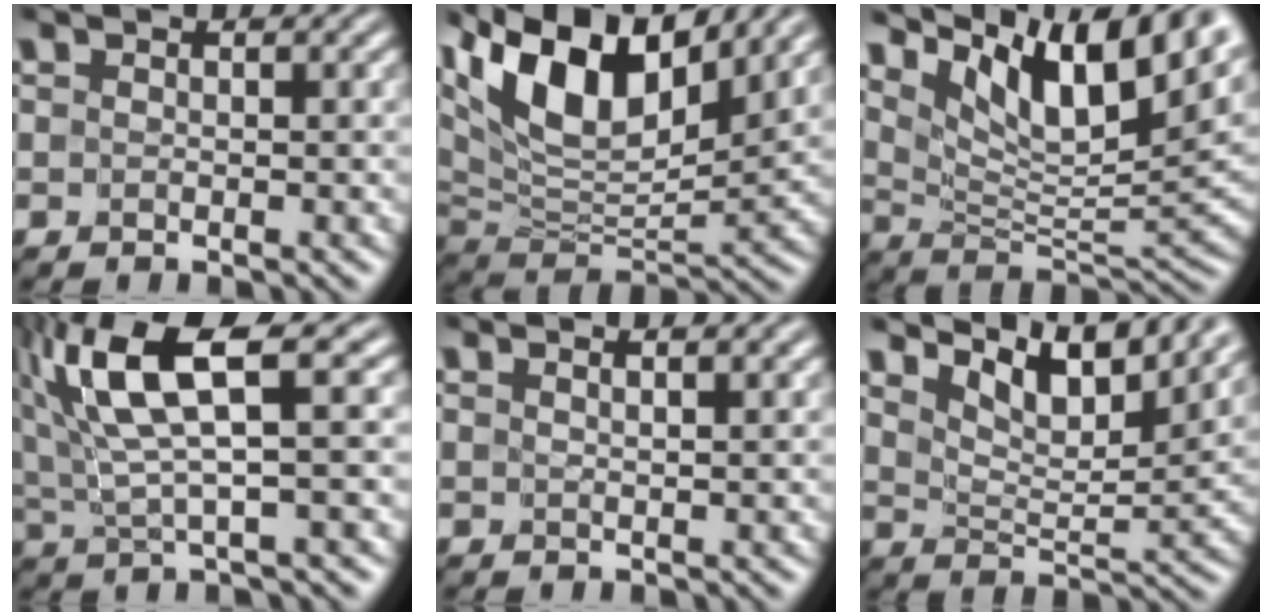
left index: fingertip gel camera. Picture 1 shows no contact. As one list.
[{"total": 11.9, "force": [6.9, 4.6, 8.6], "torque": [-0.152, 0.011, 0.124]}, {"total": 12.1, "force": [7.9, 3.7, 8.3], "torque": [-0.139, 0.008, 0.141]}, {"total": 8.7, "force": [3.4, 1.8, 7.8], "torque": [-0.164, 0.015, 0.067]}, {"total": 2.7, "force": [2.1, 0.8, 1.5], "torque": [-0.002, 0.015, 0.002]}, {"total": 8.1, "force": [6.5, 2.1, 4.4], "torque": [-0.081, 0.003, 0.094]}]